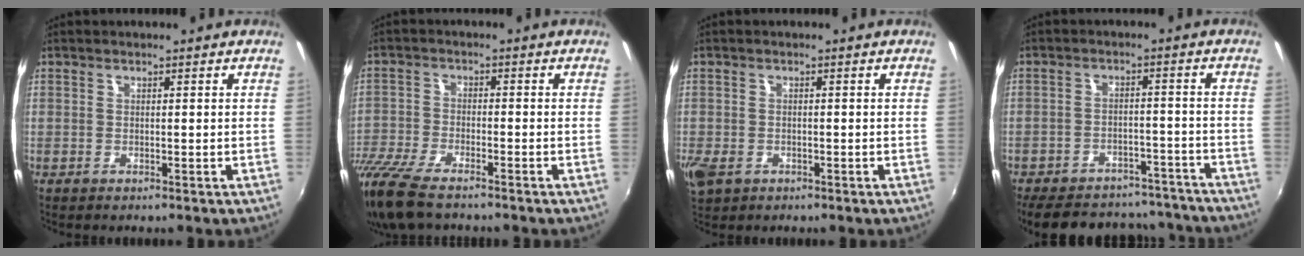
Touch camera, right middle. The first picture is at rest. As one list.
[{"total": 13.4, "force": [-10.8, 3.8, 7.1], "torque": [-0.179, -0.042, -0.208]}, {"total": 5.8, "force": [-2.5, 4.0, 3.4], "torque": [-0.080, -0.017, -0.046]}, {"total": 23.6, "force": [-20.2, 9.0, 8.1], "torque": [-0.175, 0.031, -0.249]}]